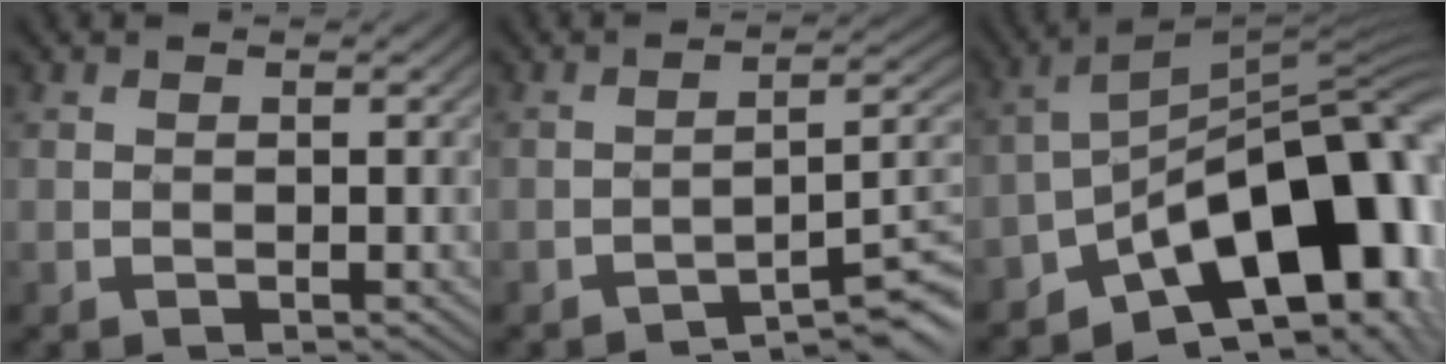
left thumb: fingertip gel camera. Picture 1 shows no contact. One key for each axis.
{"total": 6.0, "fx": -4.0, "fy": 1.3, "fz": 4.2, "tx": -0.055, "ty": 0.012, "tz": -0.063}
{"total": 17.3, "fx": -7.8, "fy": 8.5, "fz": 12.9, "tx": -0.161, "ty": -0.003, "tz": -0.134}